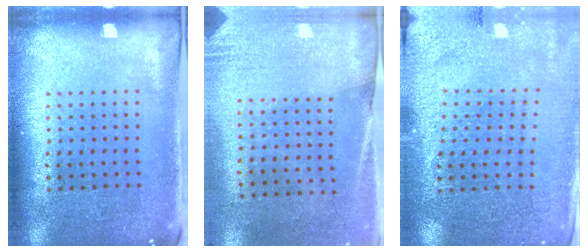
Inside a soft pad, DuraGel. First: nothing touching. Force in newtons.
{"total": 2.6, "press": 2.3, "slide": 1.4}
{"total": 2.8, "press": 2.8, "slide": 0.2}